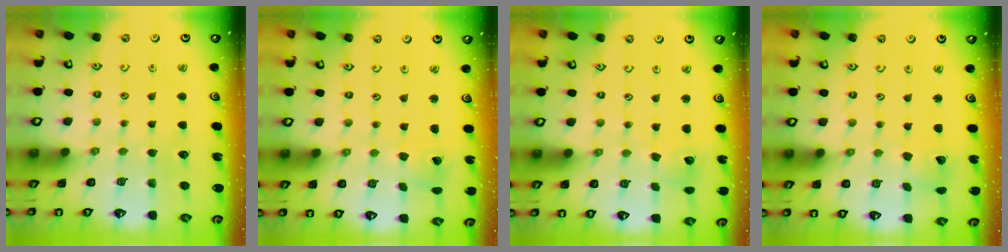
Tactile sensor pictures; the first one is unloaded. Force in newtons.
{"total": 1.8, "press": 1.8, "slide": 0.1}
{"total": 1.8, "press": 1.7, "slide": 0.3}
{"total": 2.5, "press": 2.5, "slide": 0.4}